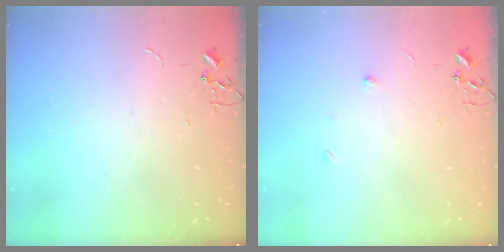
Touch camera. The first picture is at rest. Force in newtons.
{"total": 4.8, "press": 4.8, "slide": 0.6}